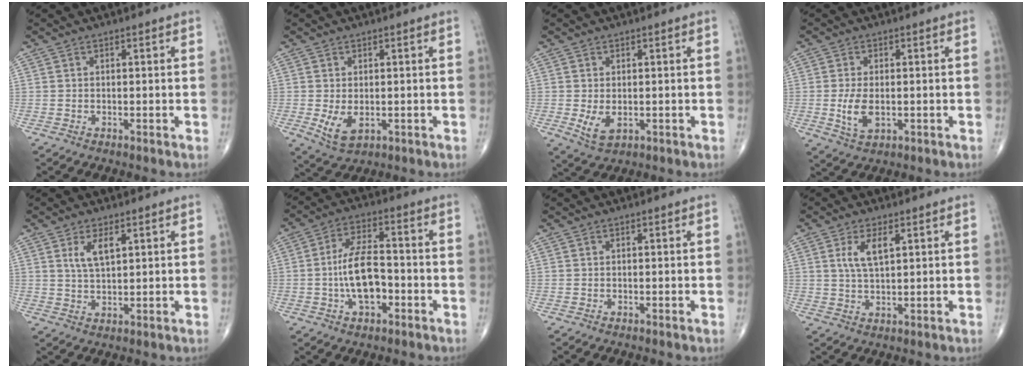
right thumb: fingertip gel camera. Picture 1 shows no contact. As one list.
[{"total": 4.9, "force": [-0.8, 2.8, 3.9], "torque": [-0.070, -0.012, -0.004]}, {"total": 4.1, "force": [-0.6, 2.4, 3.3], "torque": [-0.059, -0.011, -0.003]}, {"total": 5.5, "force": [-0.8, 2.8, 4.7], "torque": [-0.093, -0.010, -0.010]}, {"total": 4.7, "force": [2.0, 1.9, 3.8], "torque": [-0.067, -0.010, 0.041]}, {"total": 10.2, "force": [-2.3, 4.9, 8.6], "torque": [-0.153, 0.027, -0.046]}, {"total": 0.0}, {"total": 5.1, "force": [1.9, 1.9, 4.3], "torque": [-0.083, -0.005, 0.039]}]